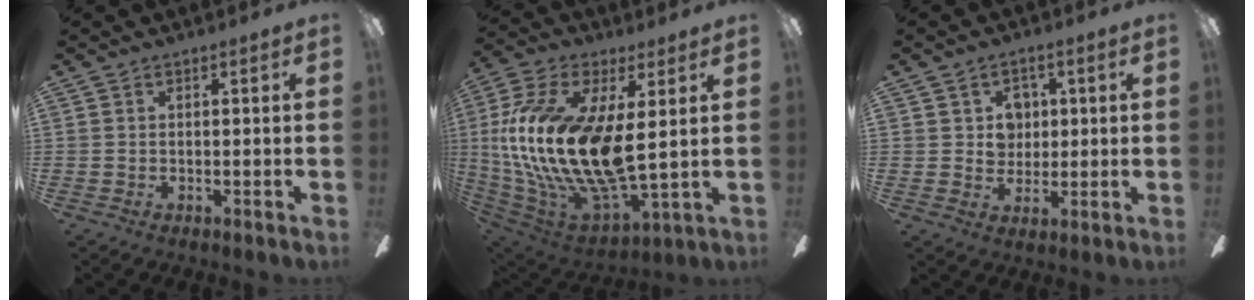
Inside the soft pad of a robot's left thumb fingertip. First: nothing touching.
{"total": 20.5, "force": [2.9, 7.9, 18.6], "torque": [-0.410, -0.032, 0.050]}
{"total": 5.5, "force": [1.6, 5.0, 1.7], "torque": [-0.027, 0.001, 0.024]}